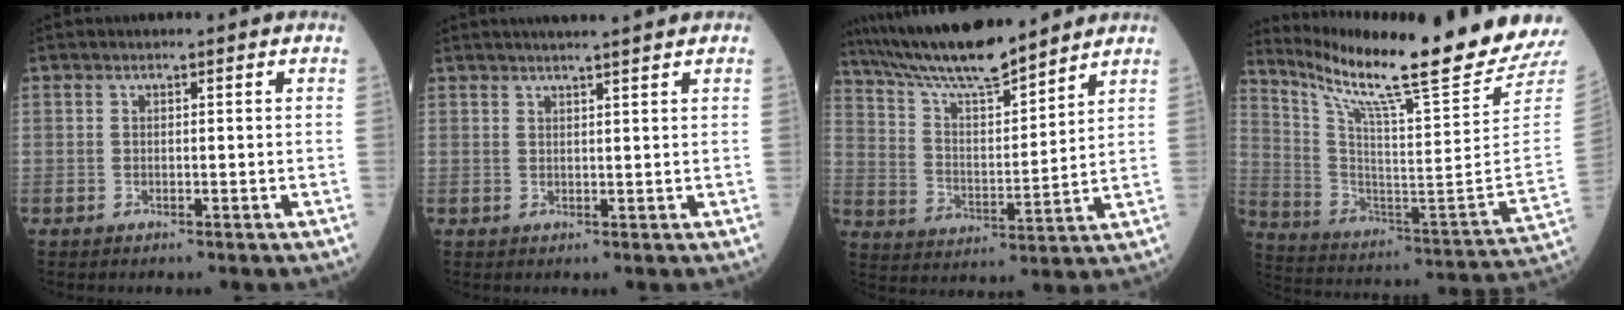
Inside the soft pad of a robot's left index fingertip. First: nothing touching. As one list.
[{"total": 6.6, "force": [5.7, -0.2, 3.4], "torque": [-0.051, 0.021, 0.070]}, {"total": 14.7, "force": [13.1, 1.3, 6.5], "torque": [-0.128, 0.011, 0.239]}, {"total": 24.6, "force": [21.2, -1.8, 12.4], "torque": [-0.221, -0.104, 0.318]}]